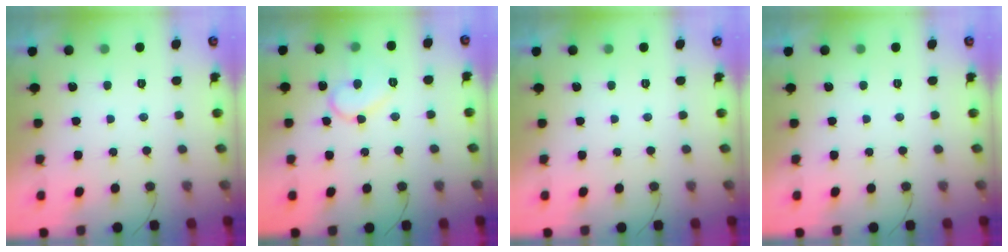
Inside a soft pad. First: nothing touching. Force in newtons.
{"total": 10.2, "press": 10.1, "slide": 0.8}
{"total": 0.0}
{"total": 0.0}